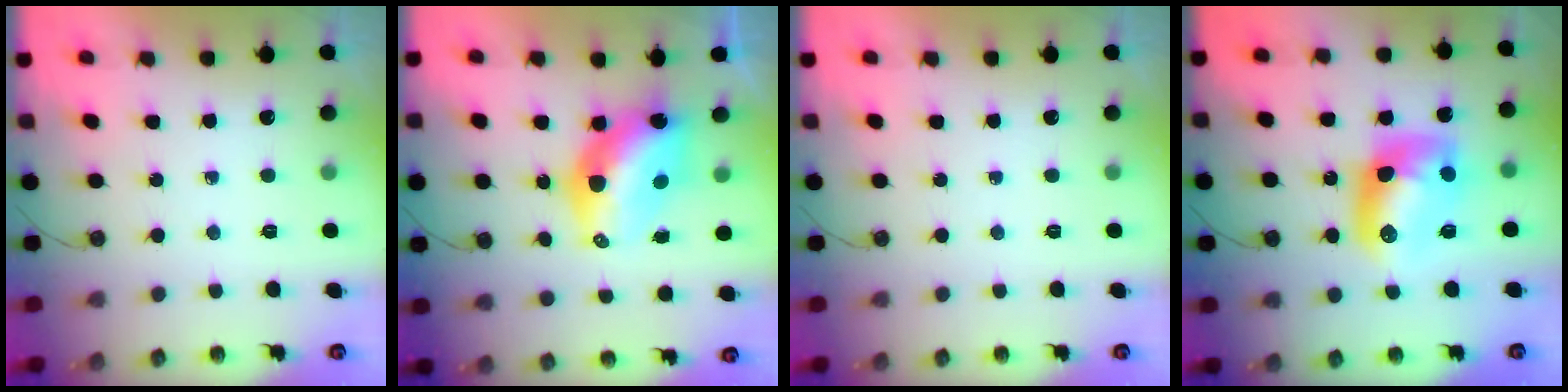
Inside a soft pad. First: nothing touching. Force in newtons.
{"total": 11.3, "press": 11.3, "slide": 0.9}
{"total": 0.0}
{"total": 12.5, "press": 12.4, "slide": 1.1}